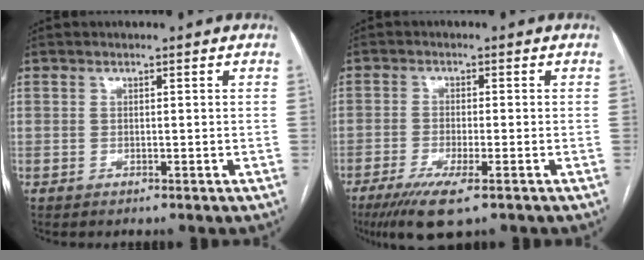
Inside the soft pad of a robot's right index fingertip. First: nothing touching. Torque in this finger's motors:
{"motor_torque": [0.90, -0.25, 0.43, 0.09]}